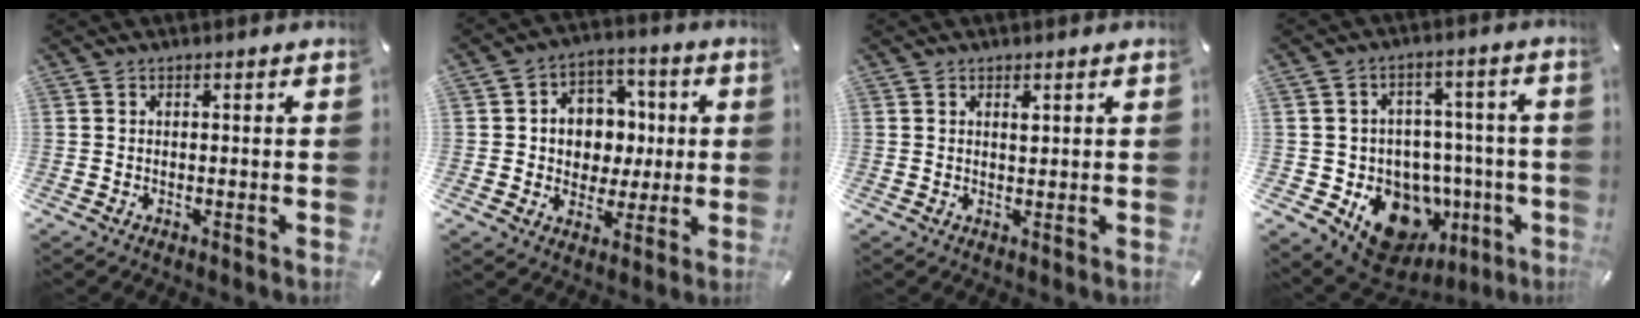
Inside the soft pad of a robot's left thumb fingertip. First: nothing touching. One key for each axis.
{"total": 9.5, "fx": 0.2, "fy": 8.9, "fz": 3.2, "tx": -0.044, "ty": 0.000, "tz": 0.007}
{"total": 1.4, "fx": 0.7, "fy": 0.6, "fz": 1.0, "tx": -0.014, "ty": -0.002, "tz": 0.011}
{"total": 15.0, "fx": -5.9, "fy": 11.6, "fz": 7.6, "tx": -0.081, "ty": 0.025, "tz": -0.084}